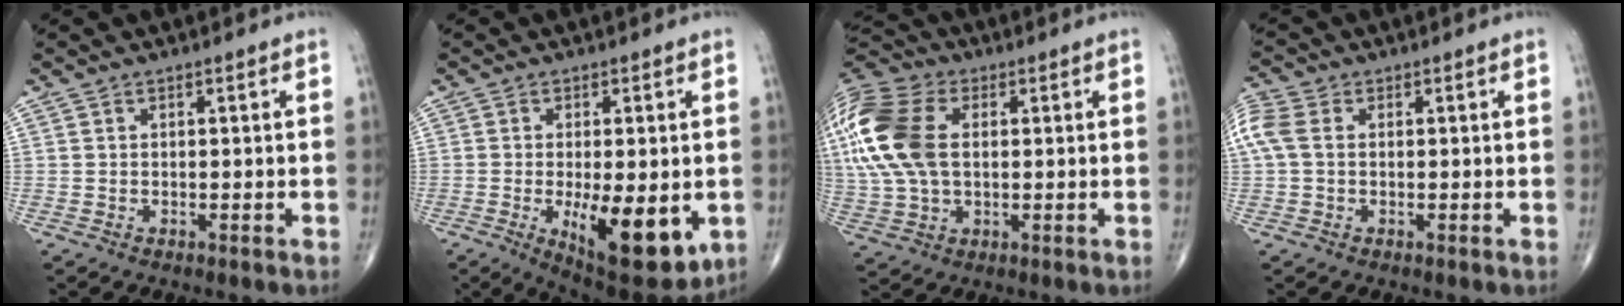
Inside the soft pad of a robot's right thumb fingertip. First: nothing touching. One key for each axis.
{"total": 15.0, "fx": -3.6, "fy": 5.9, "fz": 13.3, "tx": -0.188, "ty": -0.025, "tz": -0.037}
{"total": 21.9, "fx": 3.8, "fy": 14.0, "fz": 16.4, "tx": -0.404, "ty": 0.021, "tz": 0.070}
{"total": 5.7, "fx": 0.6, "fy": 4.0, "fz": 4.0, "tx": -0.115, "ty": 0.019, "tz": 0.010}